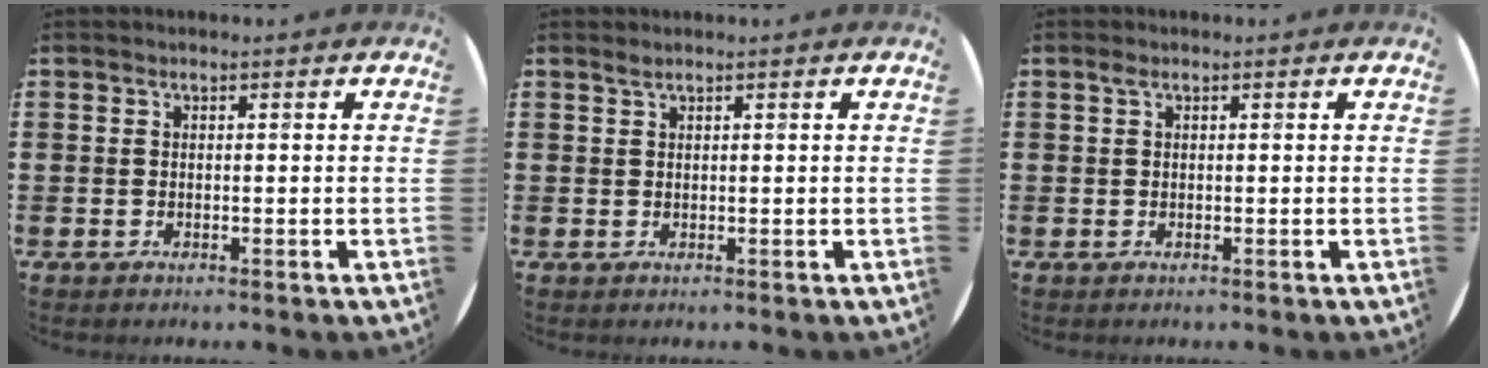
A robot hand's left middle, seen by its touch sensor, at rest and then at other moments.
{"total": 0.7, "force": [0.5, -0.1, 0.4], "torque": [-0.006, 0.000, 0.010]}
{"total": 0.5, "force": [0.3, 0.2, 0.4], "torque": [-0.008, 0.002, 0.005]}